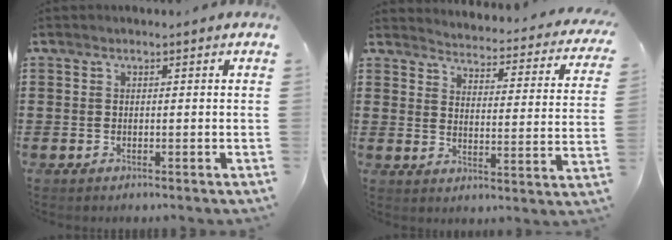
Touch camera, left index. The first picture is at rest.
{"total": 3.0, "force": [3.0, -0.5, 0.3], "torque": [-0.021, -0.040, 0.042]}